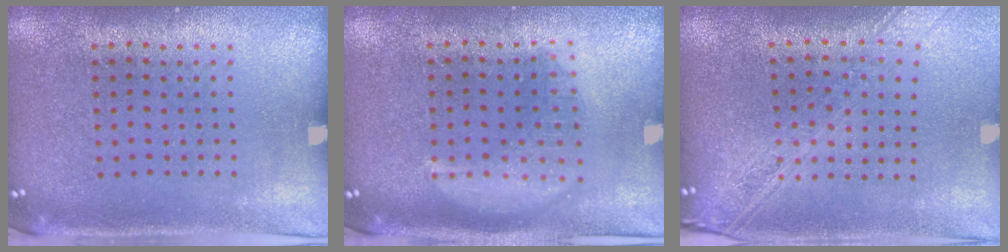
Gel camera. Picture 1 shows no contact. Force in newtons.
{"total": 1.9, "press": 1.9, "slide": 0.2}
{"total": 2.2, "press": 1.9, "slide": 1.2}